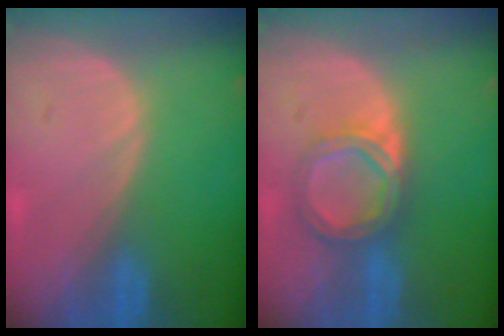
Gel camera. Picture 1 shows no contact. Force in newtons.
{"total": 5.6, "press": 5.2, "slide": 1.9}